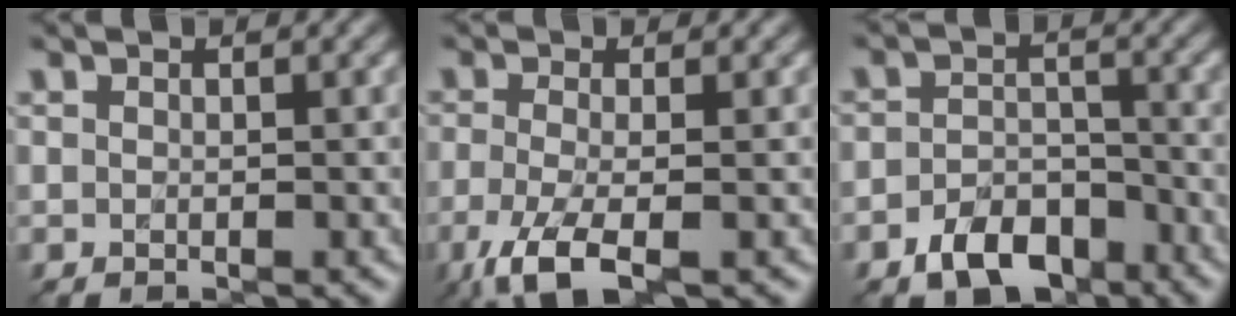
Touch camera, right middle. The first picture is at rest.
{"total": 4.7, "force": [-2.6, 1.2, 3.7], "torque": [-0.086, -0.003, -0.059]}
{"total": 4.1, "force": [-2.9, 2.3, 1.8], "torque": [-0.036, 0.008, -0.055]}